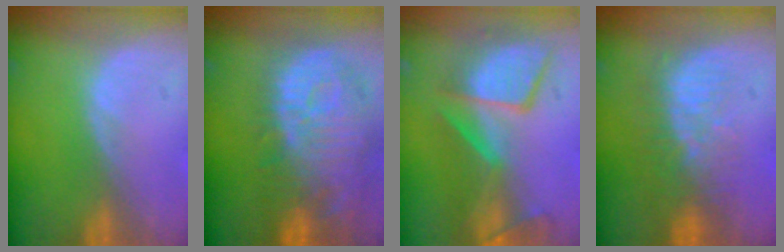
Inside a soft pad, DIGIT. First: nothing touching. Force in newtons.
{"total": 12.8, "press": 11.4, "slide": 5.9}
{"total": 10.2, "press": 9.8, "slide": 2.9}
{"total": 8.2, "press": 7.2, "slide": 3.8}